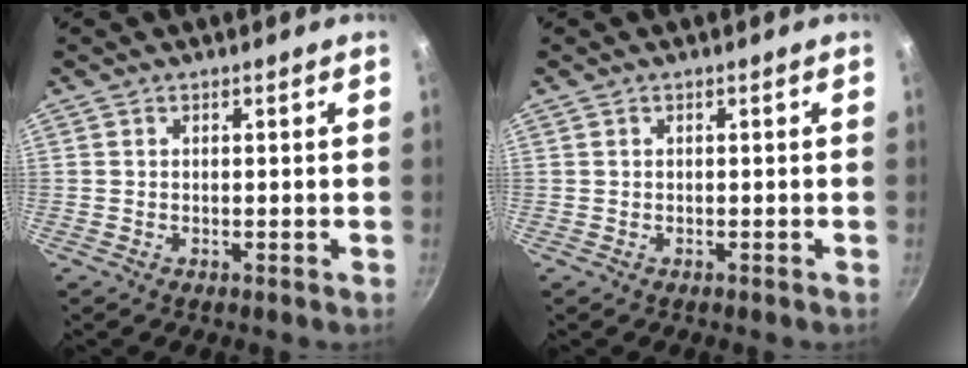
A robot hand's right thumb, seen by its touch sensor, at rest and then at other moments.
{"total": 0.0}